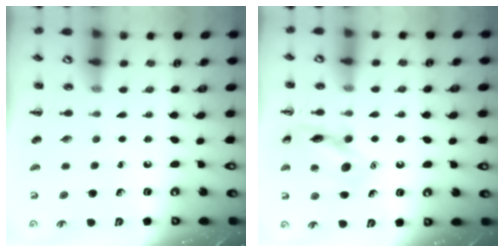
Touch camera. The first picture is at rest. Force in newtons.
{"total": 13.4, "press": 13.4, "slide": 1.1}